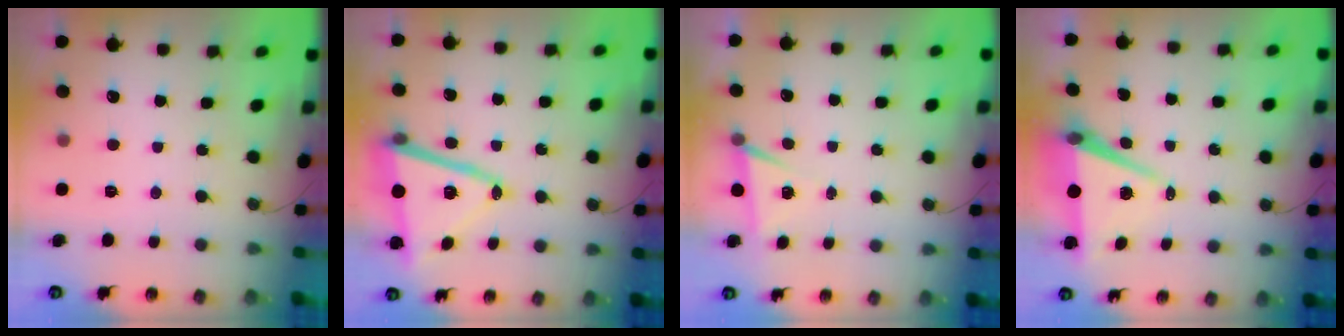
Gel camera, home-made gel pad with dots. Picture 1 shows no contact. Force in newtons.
{"total": 14.3, "press": 14.1, "slide": 2.3}
{"total": 5.2, "press": 2.7, "slide": 4.4}
{"total": 7.5, "press": 6.2, "slide": 4.2}